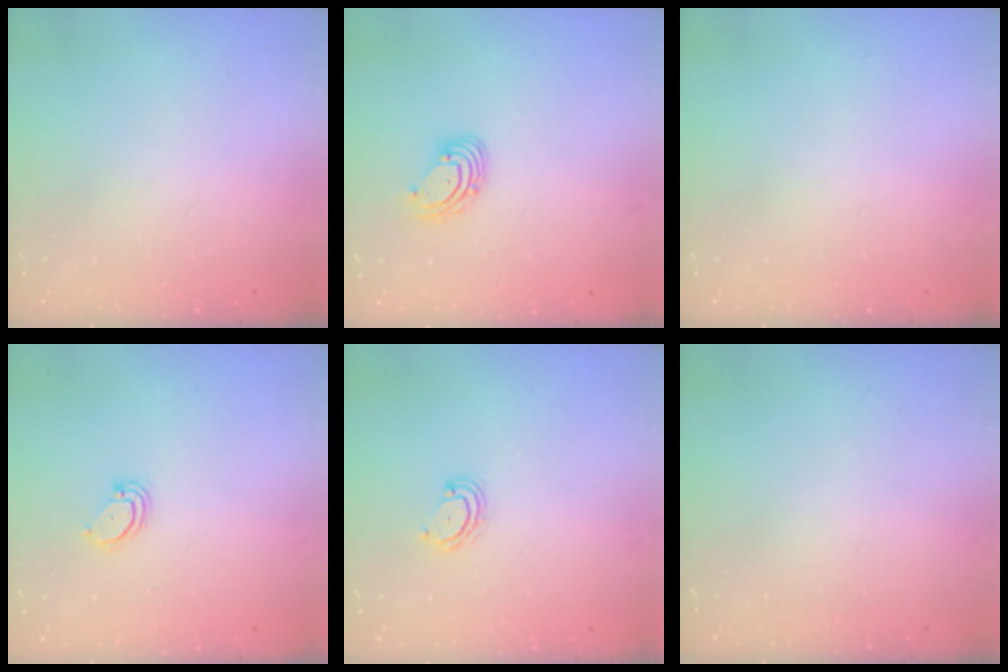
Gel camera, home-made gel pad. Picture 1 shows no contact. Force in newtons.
{"total": 3.7, "press": 3.7, "slide": 0.4}
{"total": 0.0}
{"total": 3.0, "press": 3.0, "slide": 0.2}
{"total": 4.1, "press": 4.1, "slide": 0.6}
{"total": 0.0}